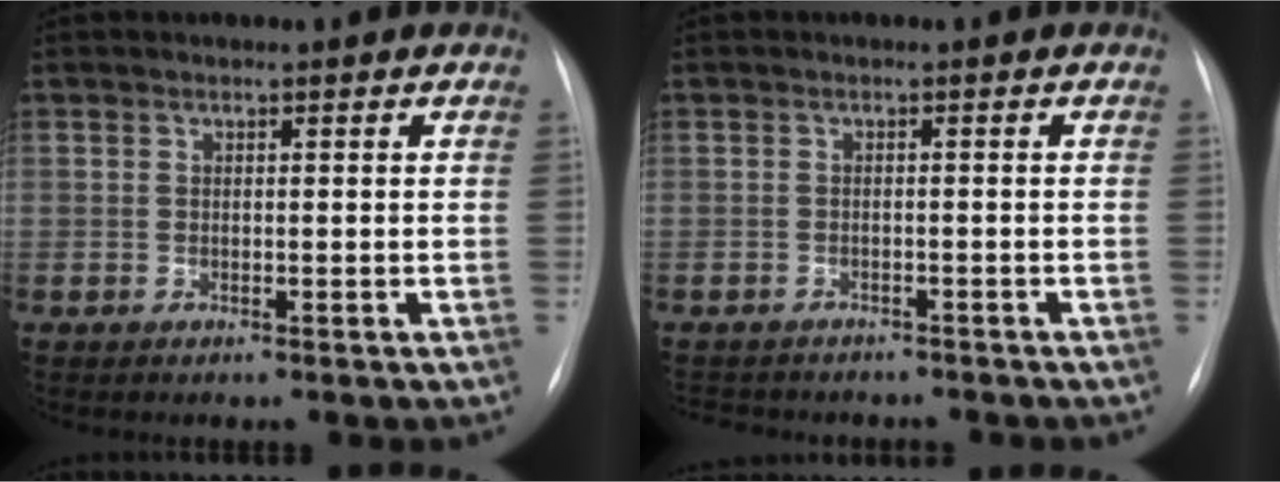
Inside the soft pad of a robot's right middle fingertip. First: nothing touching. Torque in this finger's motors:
{"motor_torque": [0.49, -0.64, 0.05, 0.03]}